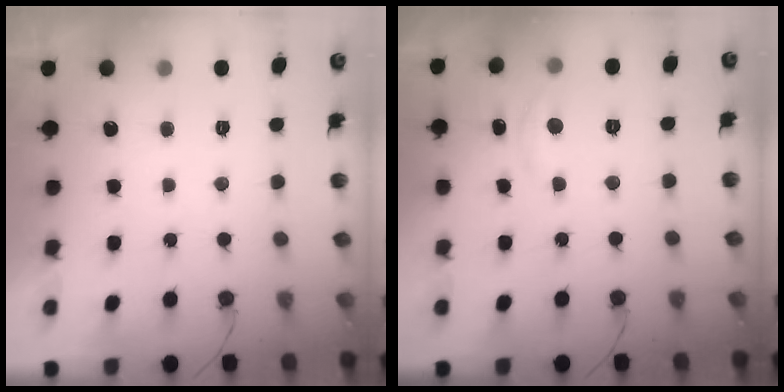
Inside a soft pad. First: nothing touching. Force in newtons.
{"total": 3.3, "press": 3.3, "slide": 0.5}